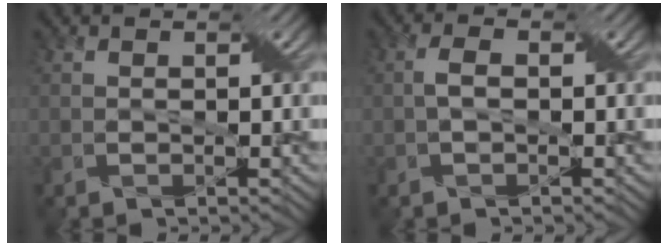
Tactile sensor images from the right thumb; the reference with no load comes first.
{"total": 1.6, "force": [-0.2, 0.8, 1.3], "torque": [-0.031, 0.008, -0.005]}